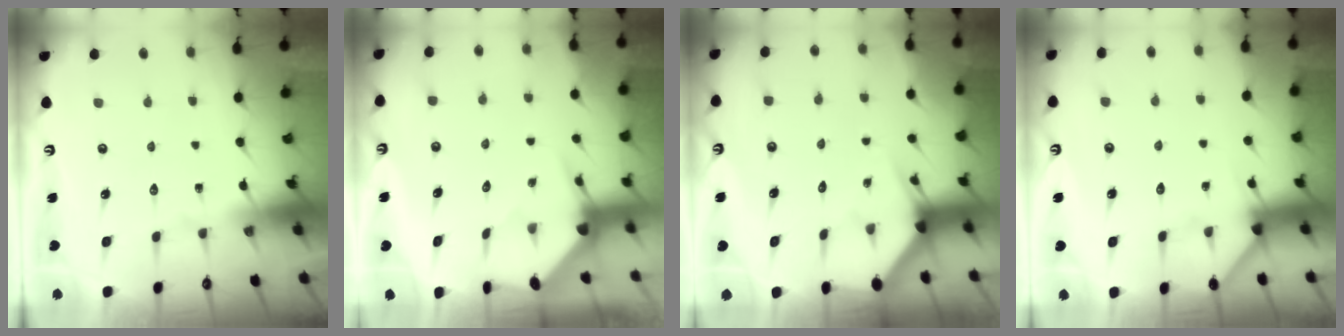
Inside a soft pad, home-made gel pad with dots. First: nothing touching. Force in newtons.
{"total": 3.3, "press": 3.3, "slide": 0.3}
{"total": 2.9, "press": 2.9, "slide": 0.1}
{"total": 3.7, "press": 3.7, "slide": 0.5}